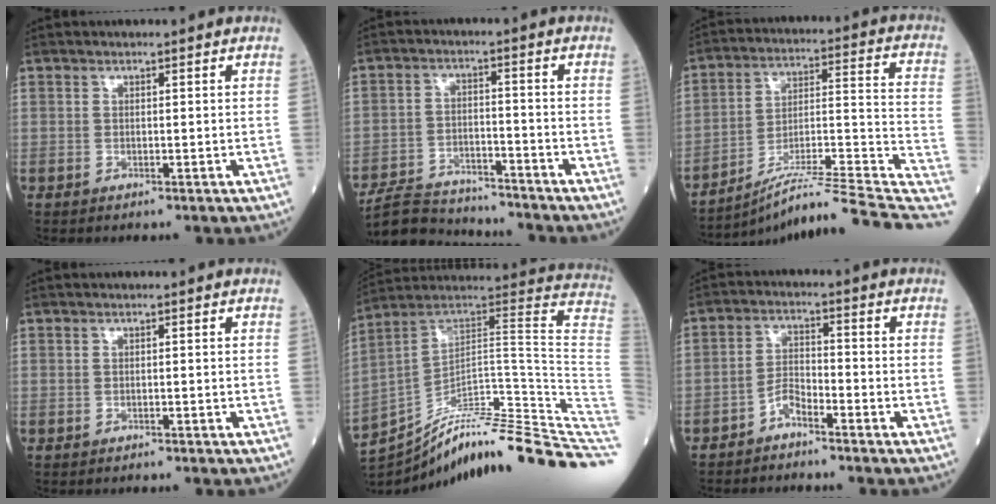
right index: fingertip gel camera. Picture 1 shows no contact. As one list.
[{"total": 9.4, "force": [-9.1, 1.8, 1.0], "torque": [-0.020, 0.014, -0.156]}, {"total": 20.9, "force": [-16.9, -1.2, 12.2], "torque": [-0.142, 0.024, -0.259]}, {"total": 0.6, "force": [-0.5, 0.1, 0.3], "torque": [-0.008, -0.001, -0.005]}, {"total": 34.9, "force": [-26.5, 1.3, 22.7], "torque": [-0.183, -0.021, -0.353]}, {"total": 3.1, "force": [-2.6, 0.8, 1.5], "torque": [-0.030, 0.002, -0.050]}]